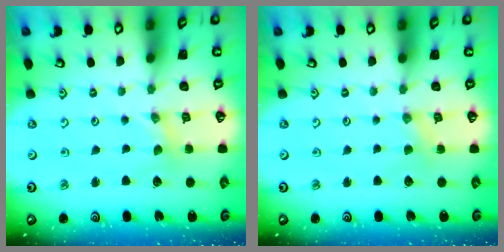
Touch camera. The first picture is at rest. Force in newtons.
{"total": 1.9, "press": 1.8, "slide": 0.3}